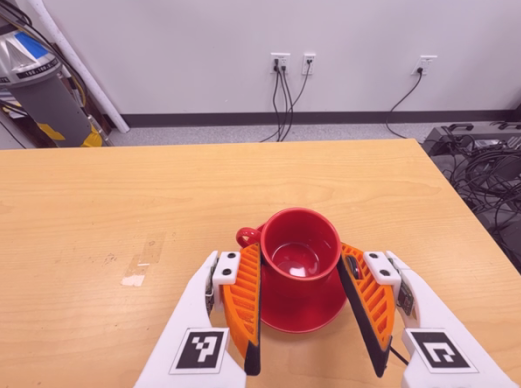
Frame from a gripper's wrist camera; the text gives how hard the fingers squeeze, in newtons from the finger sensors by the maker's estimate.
{"total": 2.5, "left": 2.2, "right": 2.8}